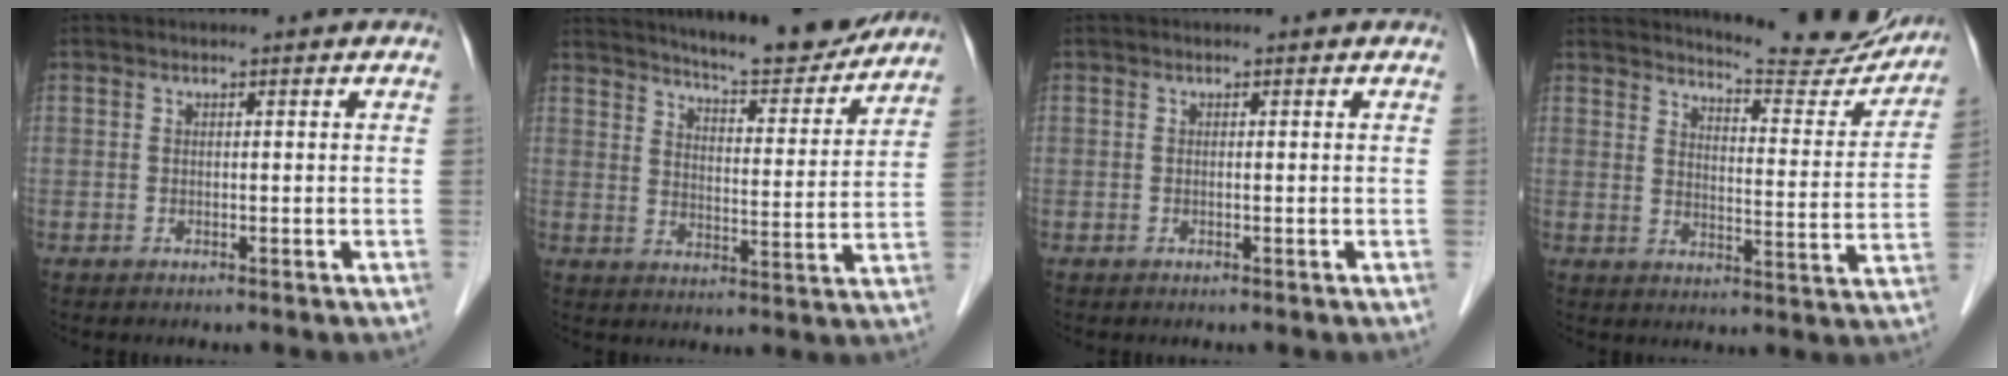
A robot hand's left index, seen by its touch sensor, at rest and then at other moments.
{"total": 15.5, "force": [14.2, 1.7, 5.9], "torque": [-0.087, -0.020, 0.193]}
{"total": 0.0}
{"total": 16.1, "force": [15.4, 1.7, 4.3], "torque": [-0.054, -0.058, 0.186]}